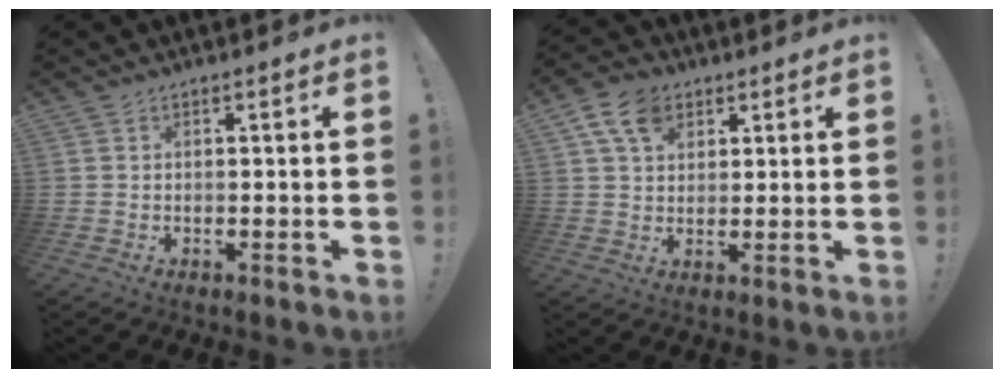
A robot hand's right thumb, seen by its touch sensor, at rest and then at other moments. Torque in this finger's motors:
{"motor_torque": [-0.06, 0.31, 0.24, -0.16, 0.06]}